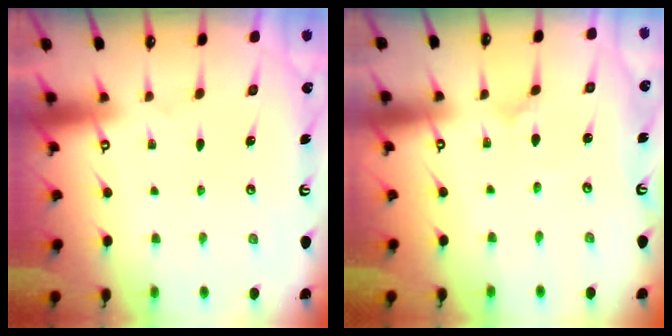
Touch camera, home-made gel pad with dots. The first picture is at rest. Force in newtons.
{"total": 0.0}